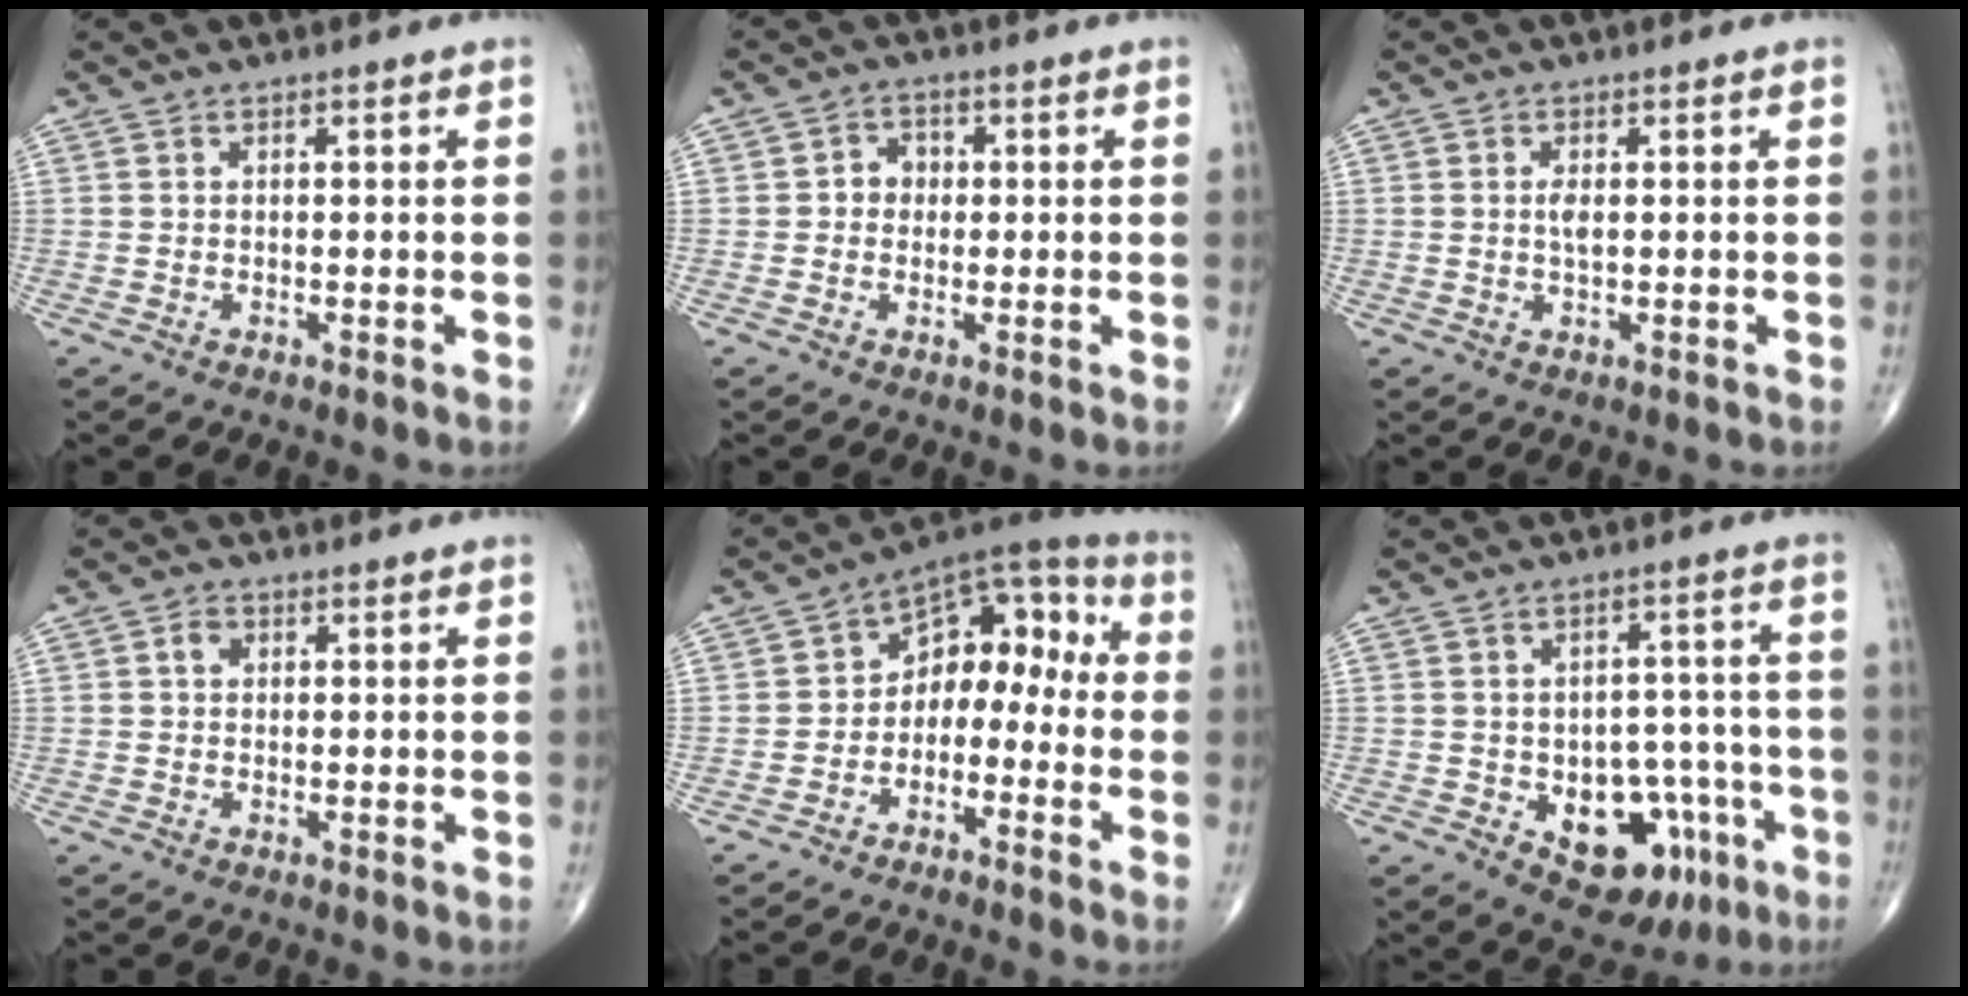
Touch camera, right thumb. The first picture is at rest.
{"total": 3.4, "force": [0.1, 3.0, 1.6], "torque": [-0.005, 0.011, -0.007]}
{"total": 1.9, "force": [0.2, 0.8, 1.7], "torque": [-0.032, -0.001, 0.003]}
{"total": 2.0, "force": [0.5, 1.6, 1.1], "torque": [-0.013, 0.005, 0.006]}
{"total": 11.4, "force": [-2.5, 7.8, 7.9], "torque": [-0.070, 0.070, -0.055]}
{"total": 13.8, "force": [-5.3, 9.0, 9.0], "torque": [-0.076, 0.038, -0.060]}